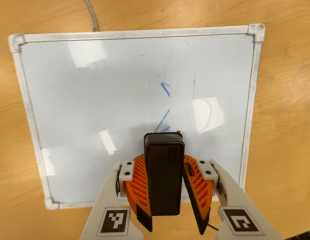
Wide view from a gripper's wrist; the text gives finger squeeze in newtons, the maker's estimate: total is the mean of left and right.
{"total": 8.3, "left": 8.2, "right": 8.5}